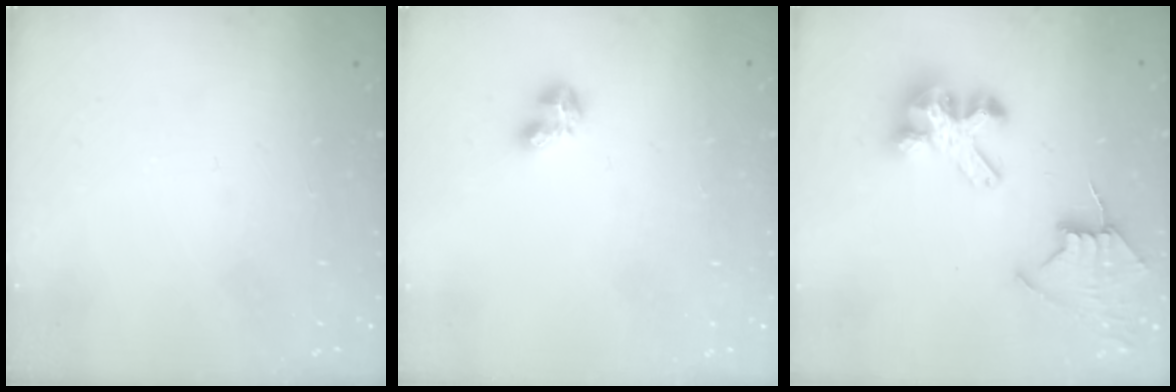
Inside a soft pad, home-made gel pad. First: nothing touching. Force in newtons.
{"total": 4.6, "press": 4.6, "slide": 0.6}
{"total": 9.4, "press": 9.4, "slide": 0.7}